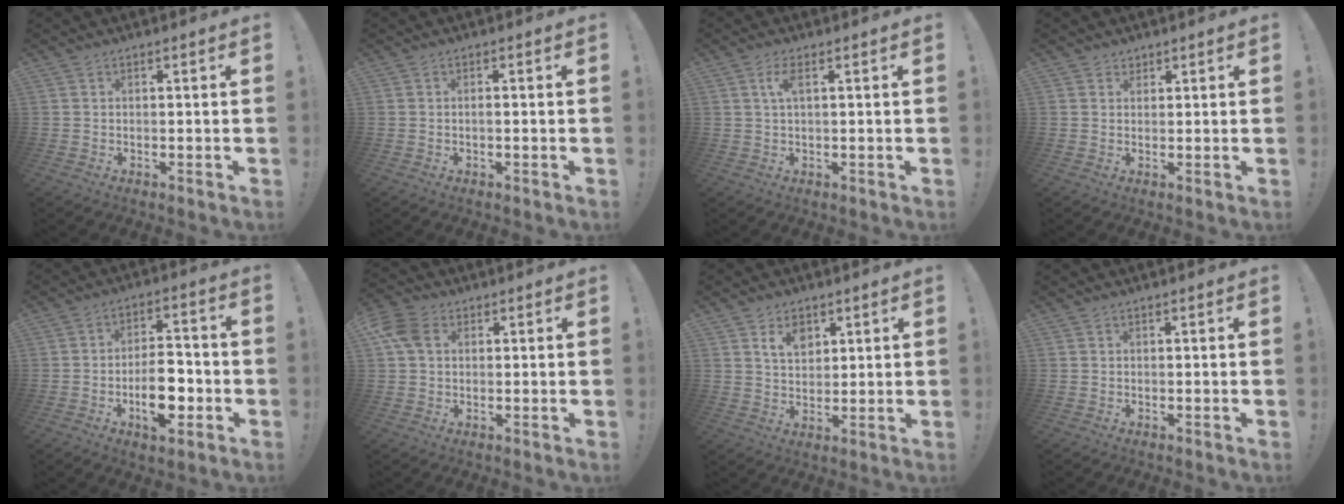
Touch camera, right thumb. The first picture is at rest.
{"total": 1.2, "force": [-0.4, 0.0, 1.1], "torque": [-0.021, 0.002, -0.009]}
{"total": 3.3, "force": [1.0, 0.7, 3.1], "torque": [-0.060, 0.001, 0.015]}
{"total": 1.9, "force": [1.6, 1.1, -0.1], "torque": [0.016, -0.010, 0.027]}
{"total": 11.8, "force": [-3.5, 6.4, 9.3], "torque": [-0.145, 0.014, -0.062]}
{"total": 7.8, "force": [2.5, 5.6, 4.7], "torque": [-0.088, 0.005, 0.049]}
{"total": 6.7, "force": [3.7, 4.5, 3.3], "torque": [-0.054, -0.010, 0.068]}
{"total": 0.0}